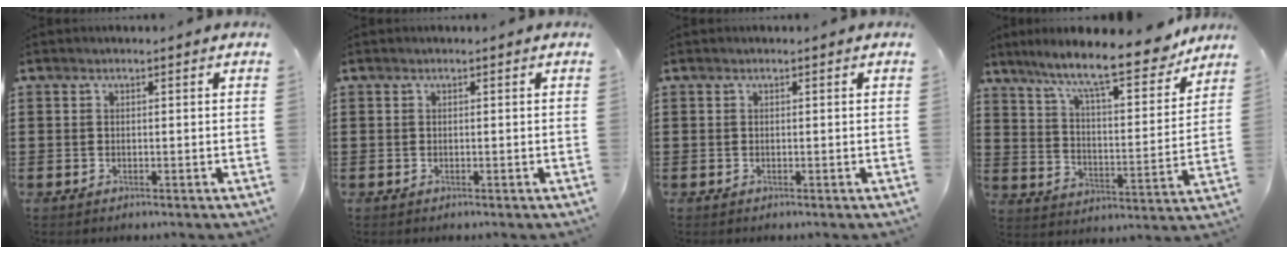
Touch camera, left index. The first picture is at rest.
{"total": 0.0}
{"total": 0.0}
{"total": 11.5, "force": [9.8, 1.1, 5.9], "torque": [-0.126, -0.063, 0.159]}